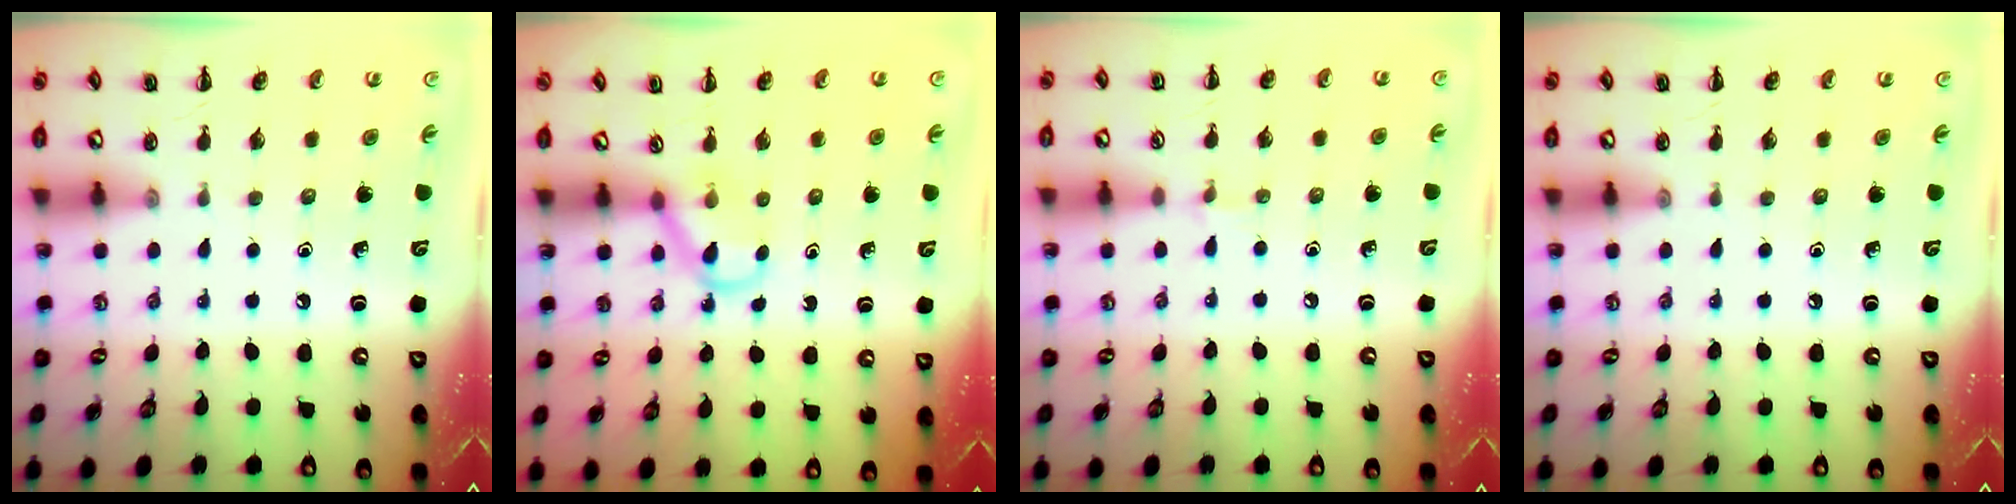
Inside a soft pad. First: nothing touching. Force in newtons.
{"total": 3.6, "press": 3.5, "slide": 1.1}
{"total": 4.2, "press": 4.0, "slide": 1.5}
{"total": 0.0}